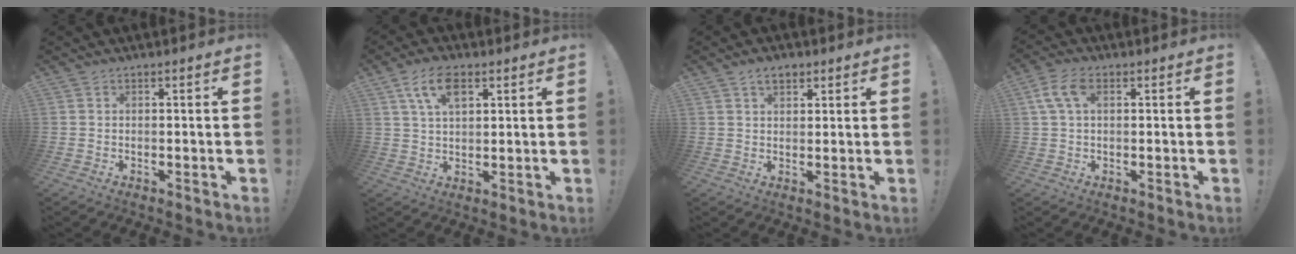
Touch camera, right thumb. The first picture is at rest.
{"total": 8.8, "force": [4.0, 4.6, 6.4], "torque": [-0.122, 0.004, 0.076]}
{"total": 3.9, "force": [2.3, 2.3, 2.2], "torque": [-0.033, -0.004, 0.040]}
{"total": 6.7, "force": [2.1, 3.7, 5.2], "torque": [-0.112, 0.010, 0.041]}